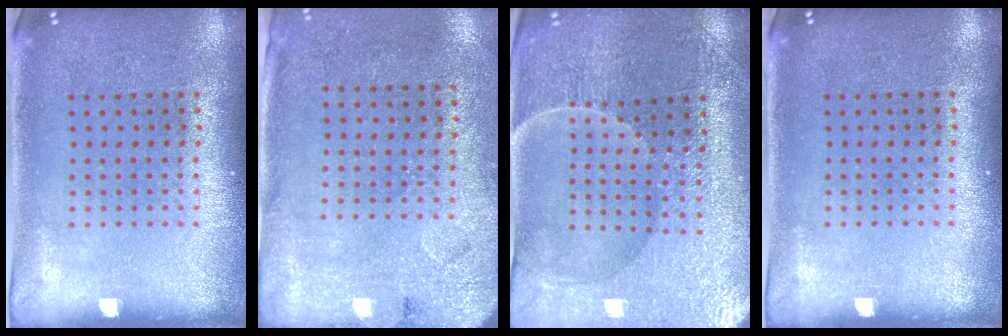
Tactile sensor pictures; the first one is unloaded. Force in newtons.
{"total": 2.7, "press": 2.2, "slide": 1.5}
{"total": 3.6, "press": 3.6, "slide": 0.2}
{"total": 0.0}